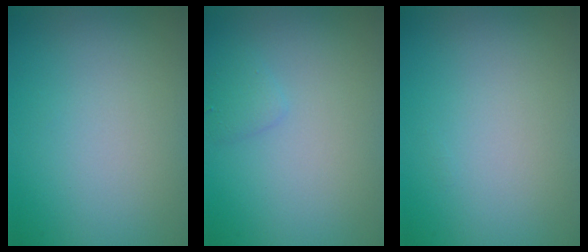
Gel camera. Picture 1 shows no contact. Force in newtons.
{"total": 1.0, "press": 1.0, "slide": 0.1}
{"total": 0.0}